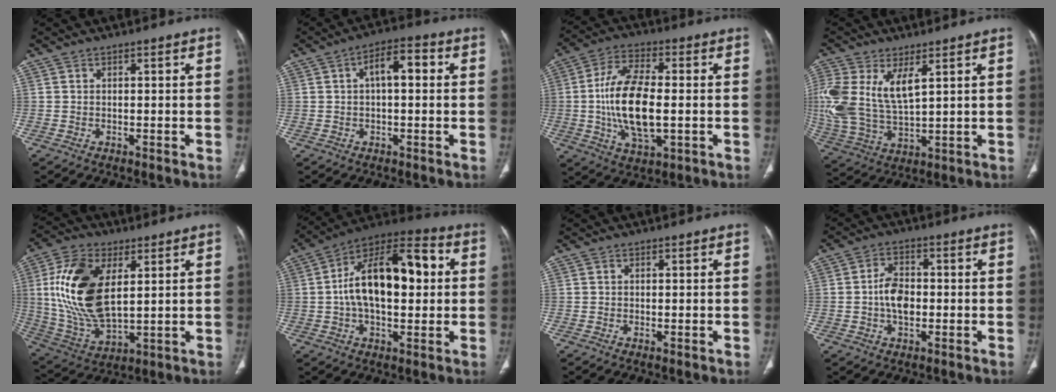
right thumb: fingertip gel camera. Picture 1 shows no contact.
{"total": 6.9, "force": [1.2, 3.1, 6.0], "torque": [-0.091, 0.023, 0.012]}
{"total": 15.9, "force": [-1.2, 7.0, 14.3], "torque": [-0.273, 0.004, -0.020]}
{"total": 15.0, "force": [4.8, 7.2, 12.2], "torque": [-0.284, -0.012, 0.106]}
{"total": 19.1, "force": [4.4, 10.1, 15.6], "torque": [-0.307, -0.019, 0.090]}
{"total": 20.3, "force": [1.9, 10.4, 17.3], "torque": [-0.267, 0.034, 0.024]}
{"total": 0.6, "force": [-0.1, 0.2, 0.6], "torque": [-0.015, -0.004, -0.001]}
{"total": 6.3, "force": [-0.7, 4.0, 4.8], "torque": [-0.077, 0.013, -0.016]}